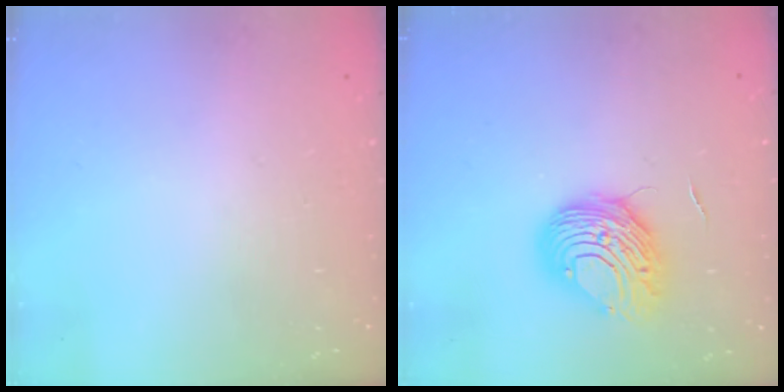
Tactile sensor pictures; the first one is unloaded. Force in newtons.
{"total": 9.6, "press": 9.5, "slide": 0.7}